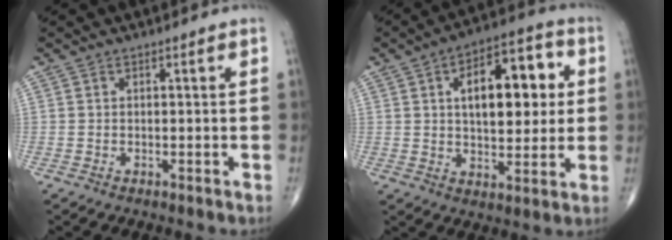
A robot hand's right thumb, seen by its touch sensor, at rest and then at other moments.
{"total": 16.2, "force": [3.4, 8.2, 13.6], "torque": [-0.163, 0.011, 0.050]}